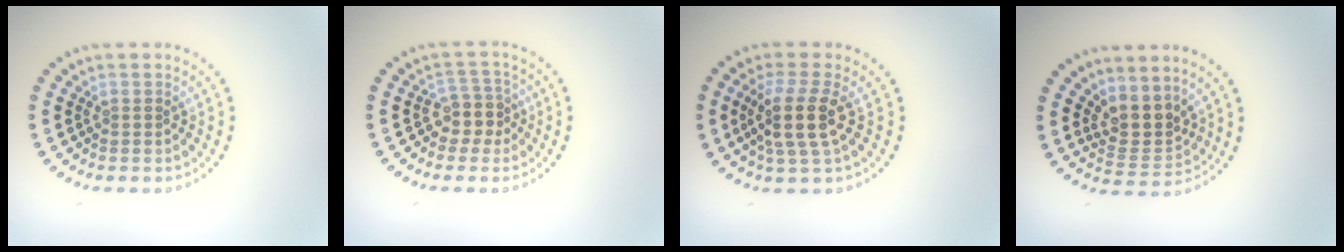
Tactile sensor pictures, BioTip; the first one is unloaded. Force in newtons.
{"total": 2.7, "press": 2.1, "slide": 1.6}
{"total": 3.9, "press": 3.2, "slide": 2.3}
{"total": 3.2, "press": 2.4, "slide": 2.1}